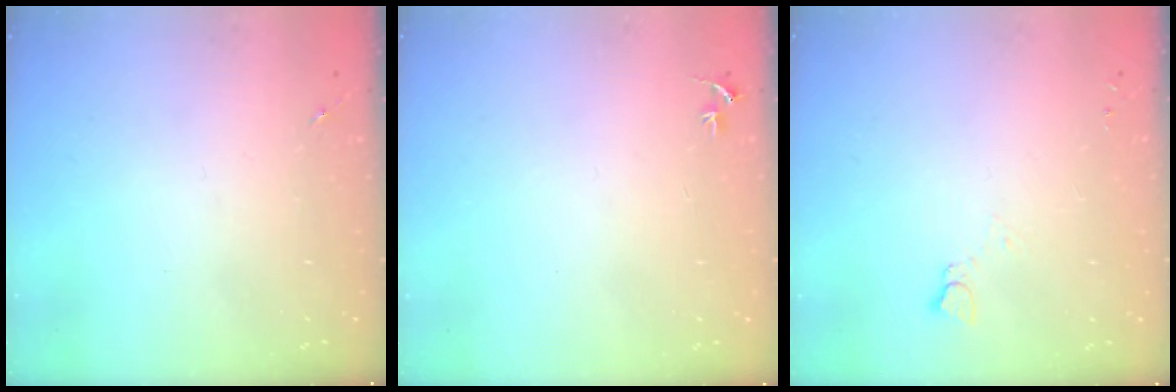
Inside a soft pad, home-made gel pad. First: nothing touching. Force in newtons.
{"total": 2.7, "press": 2.7, "slide": 0.3}
{"total": 2.8, "press": 2.7, "slide": 0.3}